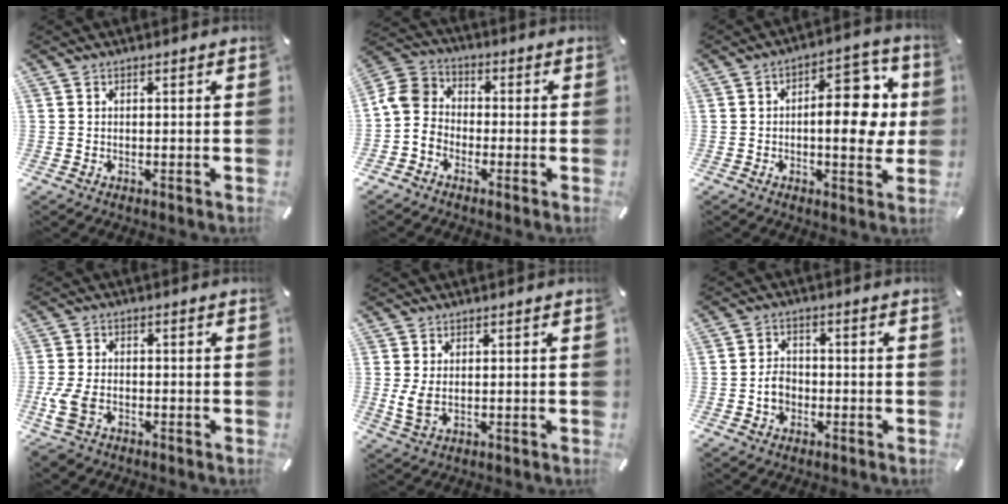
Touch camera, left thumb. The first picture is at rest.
{"total": 7.6, "force": [-2.9, 6.4, 2.8], "torque": [-0.071, 0.031, -0.054]}
{"total": 15.0, "force": [1.4, 7.8, 12.8], "torque": [-0.149, -0.016, 0.019]}
{"total": 7.7, "force": [-2.9, 5.0, 5.1], "torque": [-0.125, 0.002, -0.053]}
{"total": 4.1, "force": [0.5, 2.4, 3.3], "torque": [-0.076, -0.009, 0.005]}
{"total": 4.6, "force": [-1.3, 3.7, 2.4], "torque": [-0.044, 0.000, -0.025]}